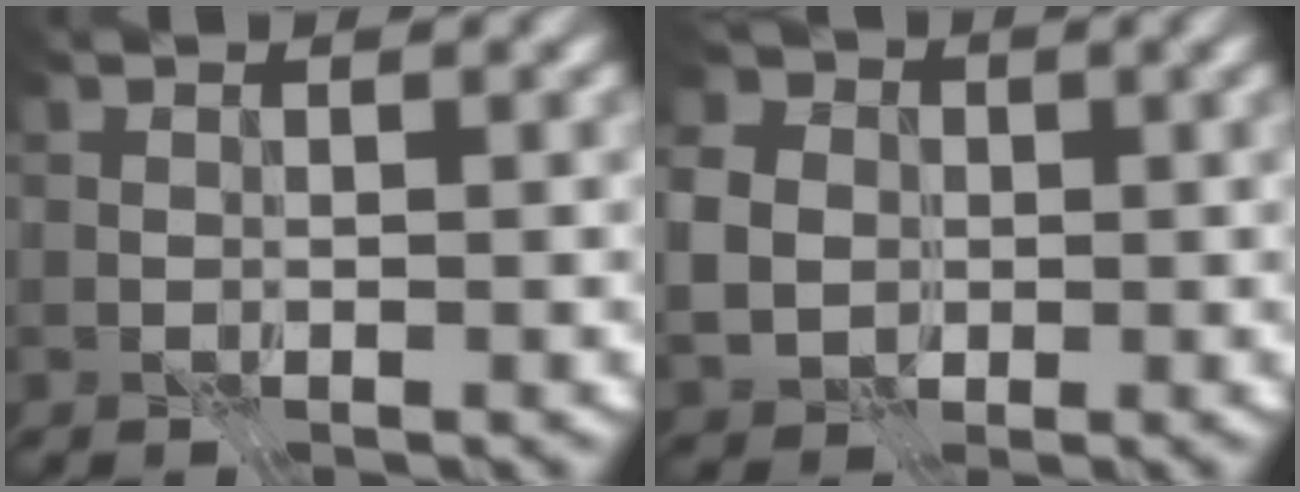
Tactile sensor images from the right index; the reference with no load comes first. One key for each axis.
{"total": 5.6, "fx": -0.1, "fy": 4.8, "fz": 2.8, "tx": -0.067, "ty": 0.008, "tz": -0.012}